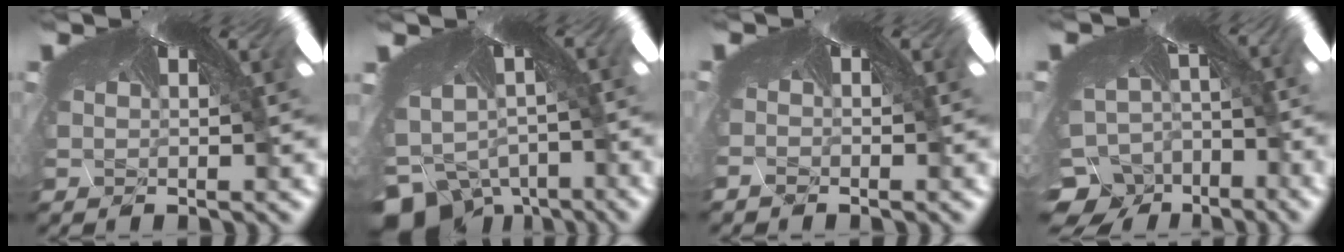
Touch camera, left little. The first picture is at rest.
{"total": 8.9, "force": [-8.6, 2.1, -0.7], "torque": [-0.014, -0.093, -0.100]}
{"total": 1.8, "force": [-1.4, -0.8, -1.0], "torque": [0.014, -0.013, -0.012]}
{"total": 11.2, "force": [-10.8, 2.9, -0.1], "torque": [-0.024, -0.081, -0.165]}